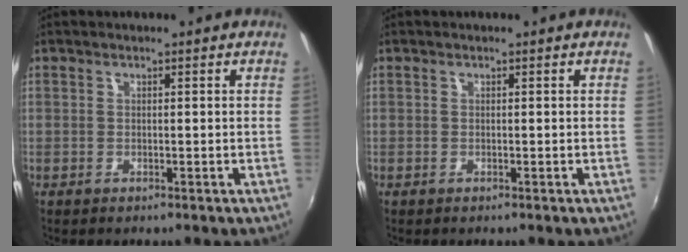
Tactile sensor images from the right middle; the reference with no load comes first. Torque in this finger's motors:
{"motor_torque": [0.10, -0.03, 0.03, 0.01]}